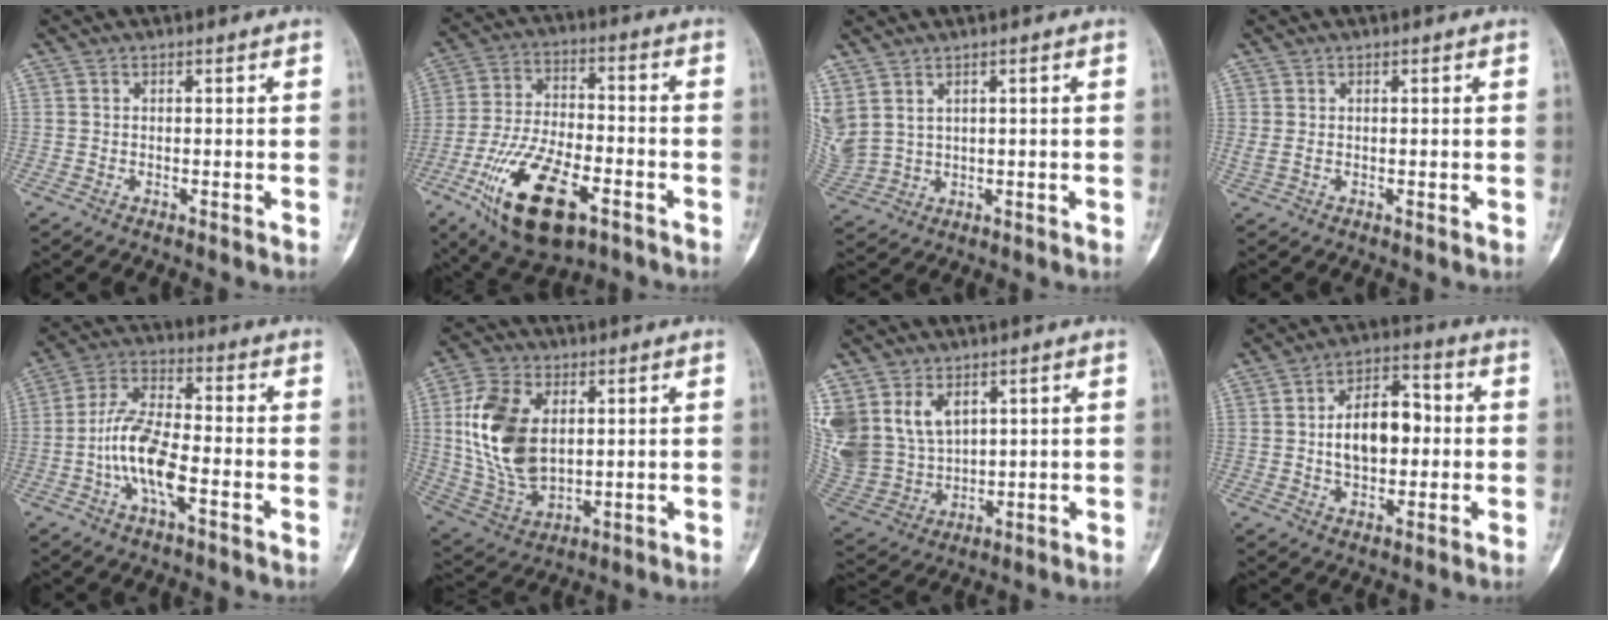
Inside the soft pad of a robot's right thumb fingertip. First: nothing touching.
{"total": 18.6, "force": [-8.6, 8.6, 14.1], "torque": [-0.257, 0.029, -0.144]}
{"total": 7.3, "force": [3.2, 4.8, 4.6], "torque": [-0.119, -0.006, 0.081]}
{"total": 1.4, "force": [0.1, 0.6, 1.2], "torque": [-0.030, 0.001, 0.008]}
{"total": 11.3, "force": [-3.3, 4.1, 10.0], "torque": [-0.207, 0.029, -0.068]}
{"total": 17.1, "force": [2.7, 10.6, 13.1], "torque": [-0.251, -0.011, 0.061]}
{"total": 16.1, "force": [6.3, 11.8, 9.1], "torque": [-0.209, -0.005, 0.151]}
{"total": 12.1, "force": [0.2, 7.3, 9.7], "torque": [-0.133, 0.024, 0.001]}